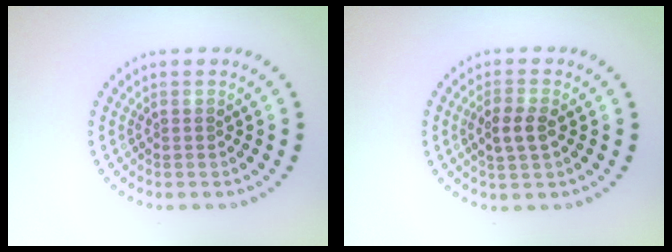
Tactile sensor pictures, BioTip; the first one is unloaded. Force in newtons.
{"total": 2.3, "press": 2.3, "slide": 0.5}